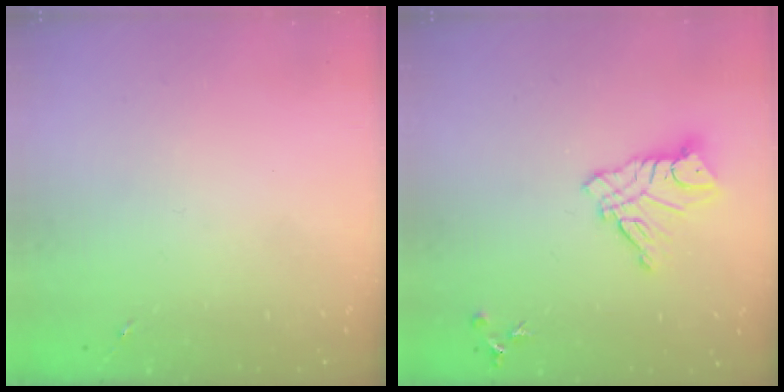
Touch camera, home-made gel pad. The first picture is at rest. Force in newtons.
{"total": 11.6, "press": 11.6, "slide": 0.7}